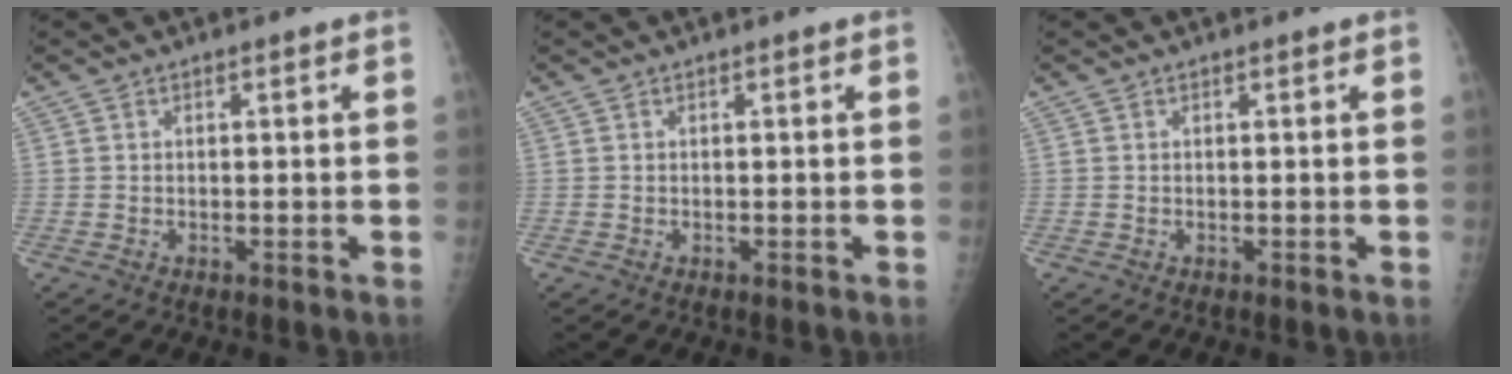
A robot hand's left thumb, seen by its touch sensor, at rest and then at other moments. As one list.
[{"total": 0.0}, {"total": 0.0}]